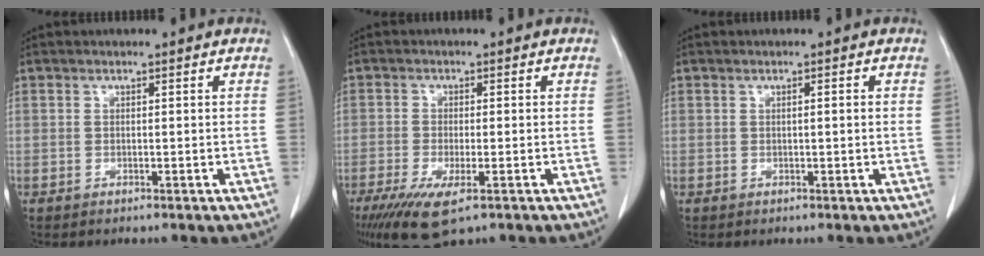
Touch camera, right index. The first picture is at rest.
{"total": 7.9, "force": [-4.6, 2.0, 6.1], "torque": [-0.110, -0.022, -0.075]}
{"total": 1.0, "force": [0.2, 0.0, 1.0], "torque": [-0.017, 0.002, 0.003]}